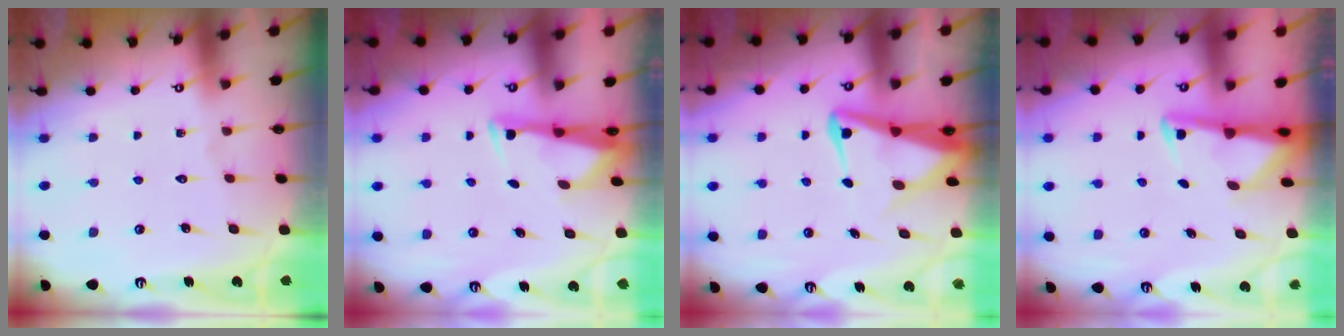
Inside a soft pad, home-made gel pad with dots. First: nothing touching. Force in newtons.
{"total": 2.9, "press": 2.7, "slide": 0.8}
{"total": 5.8, "press": 5.8, "slide": 0.5}
{"total": 3.0, "press": 2.9, "slide": 0.7}